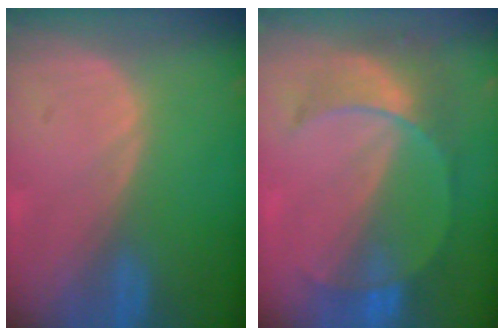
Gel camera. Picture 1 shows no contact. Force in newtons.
{"total": 7.3, "press": 7.0, "slide": 1.8}